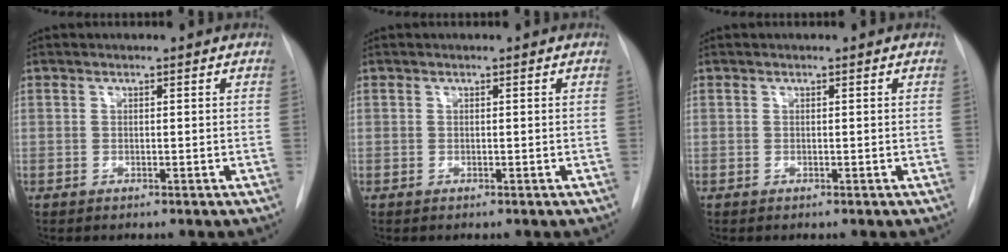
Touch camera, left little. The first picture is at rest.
{"total": 0.0}
{"total": 0.0}